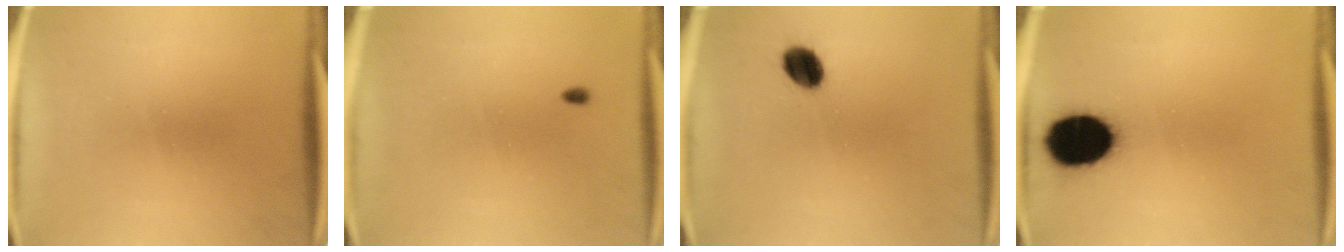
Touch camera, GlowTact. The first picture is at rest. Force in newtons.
{"total": 0.7}
{"total": 6.5}
{"total": 16.1}